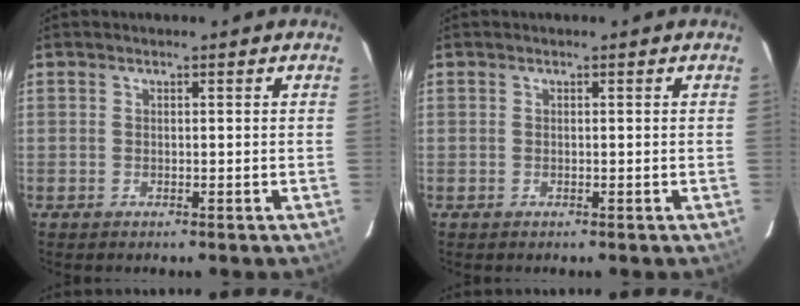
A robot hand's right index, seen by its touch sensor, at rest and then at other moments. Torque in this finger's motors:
{"motor_torque": [-0.01, -0.01, 0.01, 0.00]}